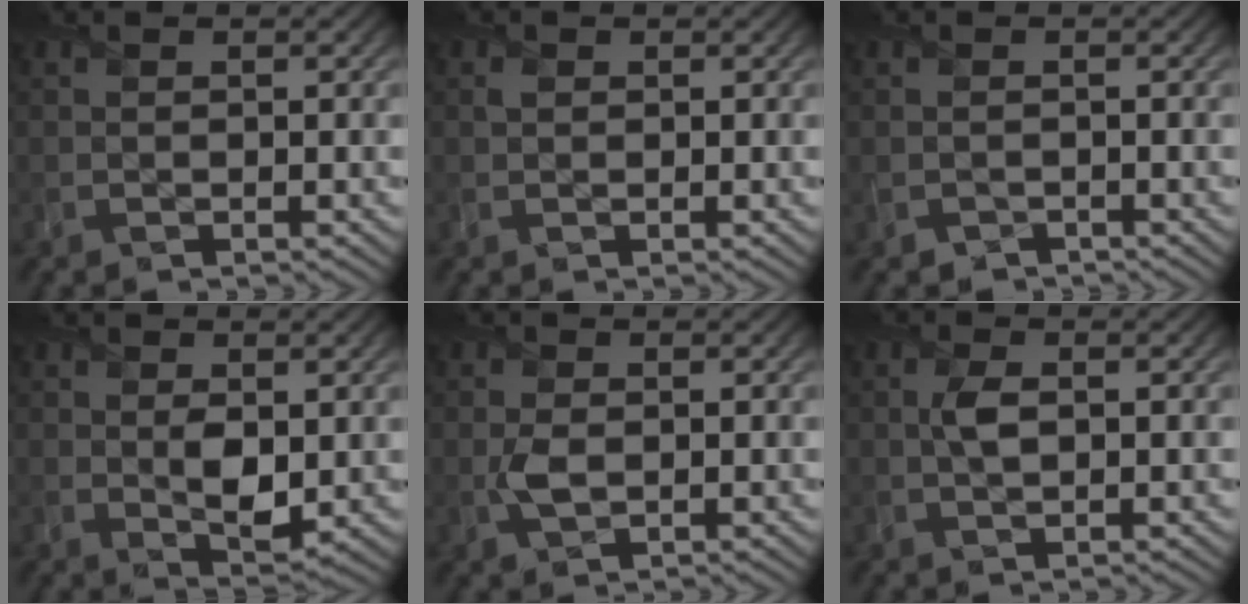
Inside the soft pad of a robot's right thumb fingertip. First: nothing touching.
{"total": 0.6, "force": [0.4, 0.5, 0.0], "torque": [-0.001, -0.002, 0.007]}
{"total": 0.9, "force": [-0.7, 0.5, 0.0], "torque": [-0.001, -0.003, -0.015]}
{"total": 3.5, "force": [0.4, 2.0, 2.8], "torque": [-0.056, -0.009, 0.015]}
{"total": 2.2, "force": [-0.1, 1.4, 1.6], "torque": [-0.038, -0.003, -0.002]}
{"total": 2.1, "force": [0.4, 1.0, 1.8], "torque": [-0.040, 0.003, 0.005]}